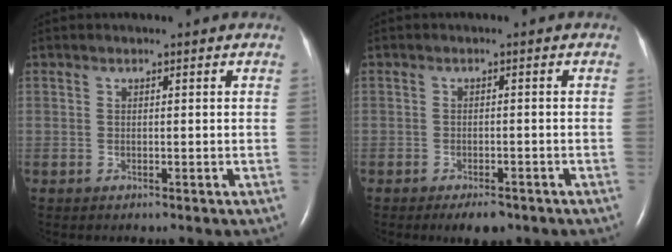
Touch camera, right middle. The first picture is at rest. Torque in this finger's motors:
{"motor_torque": [0.17, -0.16, 0.12, 0.08]}